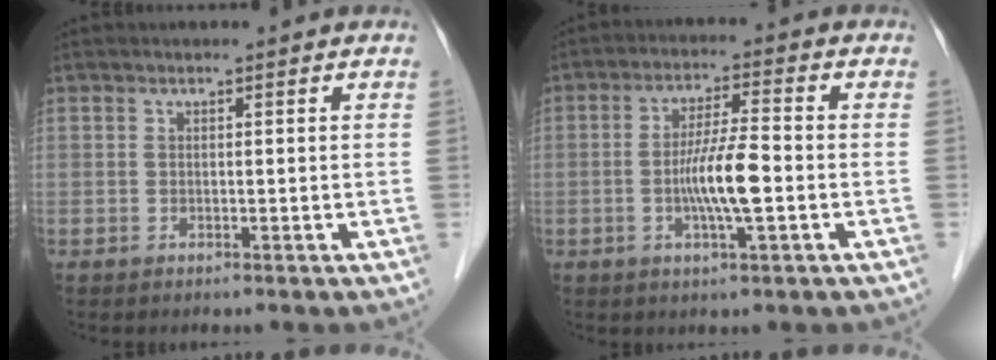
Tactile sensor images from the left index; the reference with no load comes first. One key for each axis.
{"total": 7.3, "fx": -1.6, "fy": 0.5, "fz": 7.1, "tx": -0.138, "ty": -0.005, "tz": -0.033}